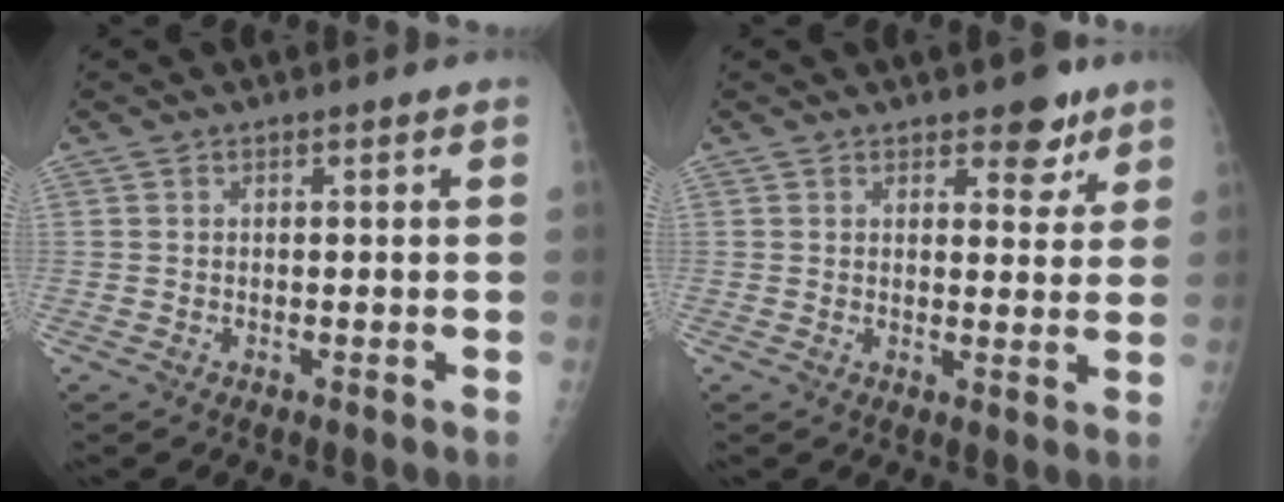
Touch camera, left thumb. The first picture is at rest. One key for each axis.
{"total": 5.1, "fx": 3.4, "fy": 2.6, "fz": 2.6, "tx": -0.005, "ty": -0.018, "tz": 0.044}